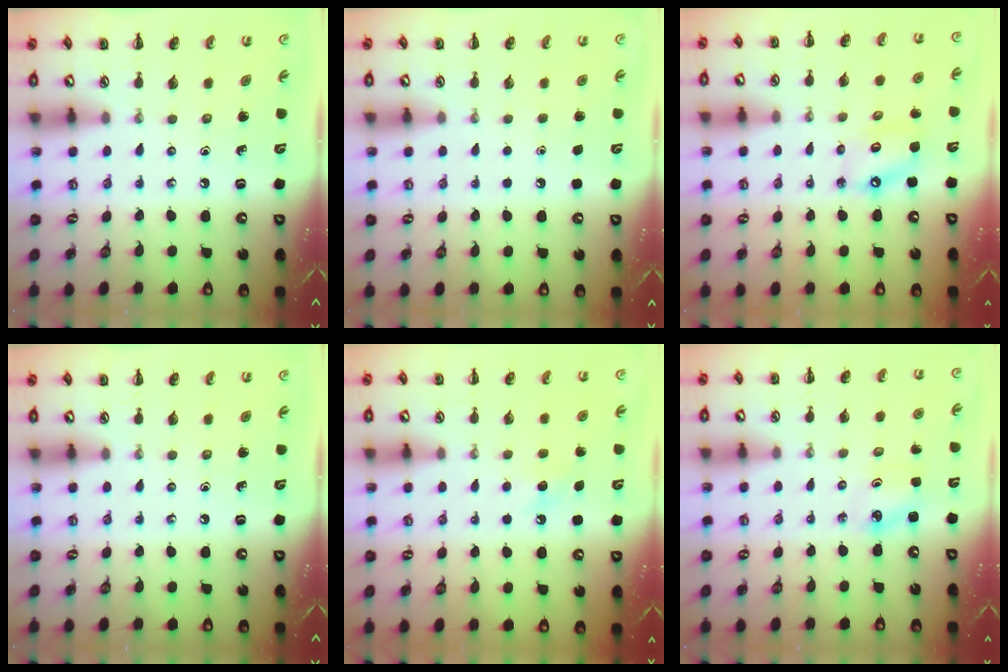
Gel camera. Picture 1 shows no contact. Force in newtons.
{"total": 1.8, "press": 1.8, "slide": 0.1}
{"total": 7.3, "press": 7.2, "slide": 1.4}
{"total": 0.0}
{"total": 5.7, "press": 5.6, "slide": 1.3}
{"total": 2.2, "press": 2.2, "slide": 0.3}